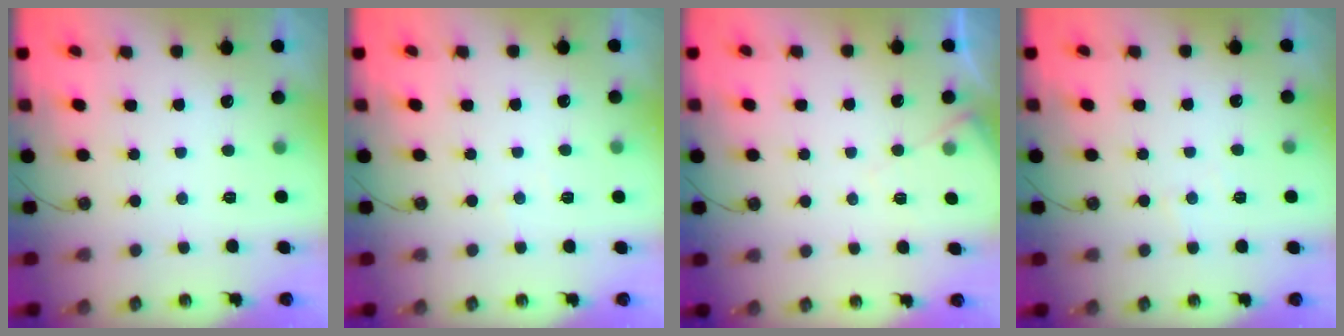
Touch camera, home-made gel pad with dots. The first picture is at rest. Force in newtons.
{"total": 2.2, "press": 2.2, "slide": 0.4}
{"total": 5.6, "press": 5.6, "slide": 0.9}
{"total": 3.3, "press": 3.2, "slide": 0.5}